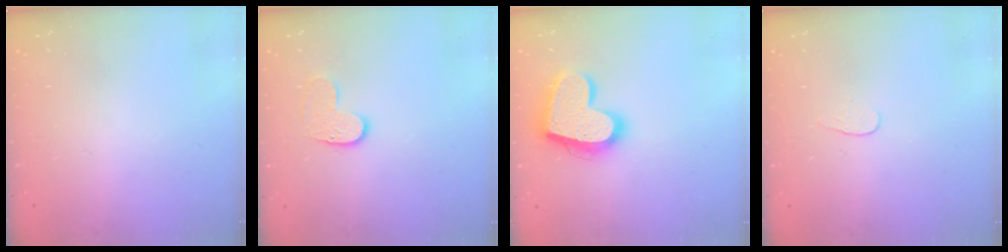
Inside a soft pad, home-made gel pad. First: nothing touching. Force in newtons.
{"total": 6.4, "press": 6.4, "slide": 0.4}
{"total": 20.3, "press": 20.3, "slide": 1.5}
{"total": 3.8, "press": 3.8, "slide": 0.3}